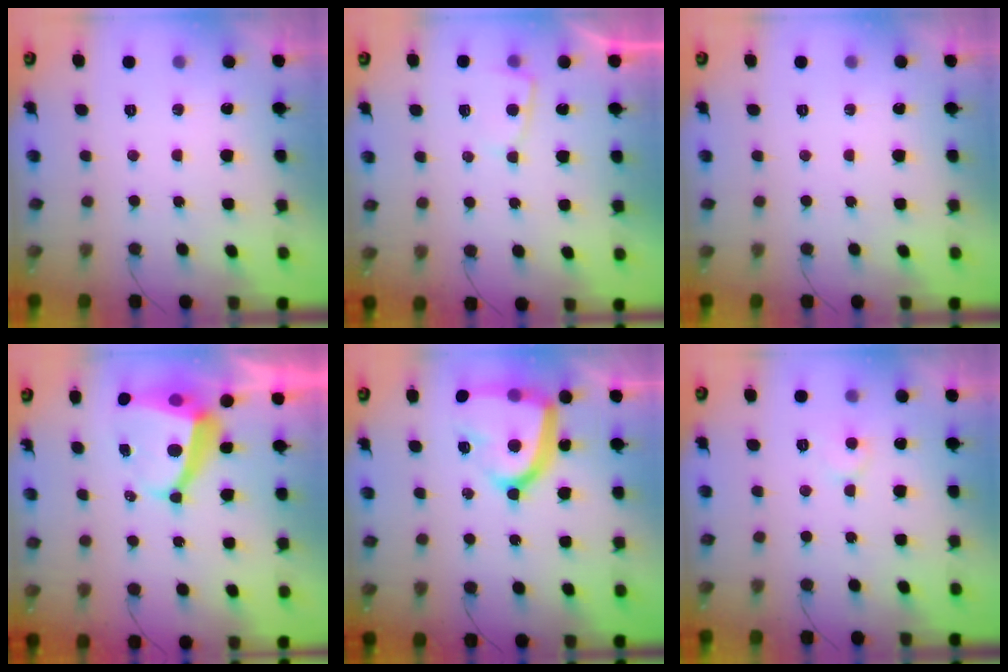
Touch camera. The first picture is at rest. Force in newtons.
{"total": 3.2, "press": 3.2, "slide": 0.3}
{"total": 0.0}
{"total": 7.2, "press": 7.2, "slide": 0.9}
{"total": 19.6, "press": 19.5, "slide": 1.7}
{"total": 5.5, "press": 5.4, "slide": 0.5}